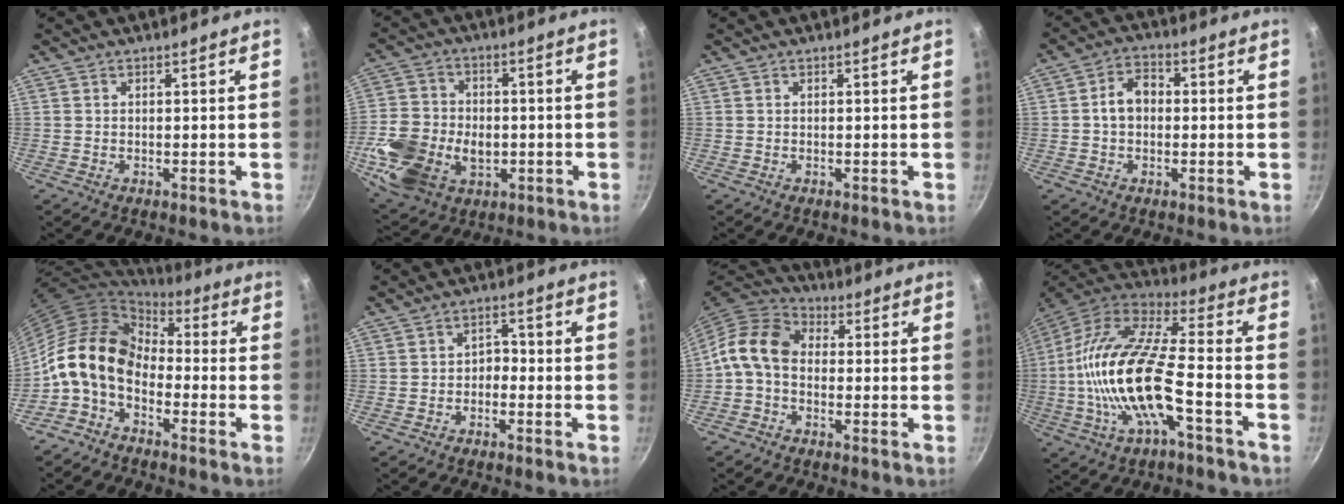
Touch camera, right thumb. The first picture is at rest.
{"total": 17.6, "force": [-3.5, 12.8, 11.5], "torque": [-0.219, 0.014, -0.056]}
{"total": 0.0}
{"total": 6.0, "force": [0.0, 4.5, 4.0], "torque": [-0.047, 0.021, -0.010]}
{"total": 11.8, "force": [-1.7, 8.1, 8.4], "torque": [-0.131, 0.034, -0.051]}
{"total": 2.7, "force": [-1.3, 2.0, 1.4], "torque": [-0.005, 0.019, -0.026]}
{"total": 9.4, "force": [-0.7, 7.0, 6.2], "torque": [-0.102, 0.033, -0.036]}
{"total": 21.5, "force": [-5.1, 7.8, 19.4], "torque": [-0.377, 0.035, -0.112]}